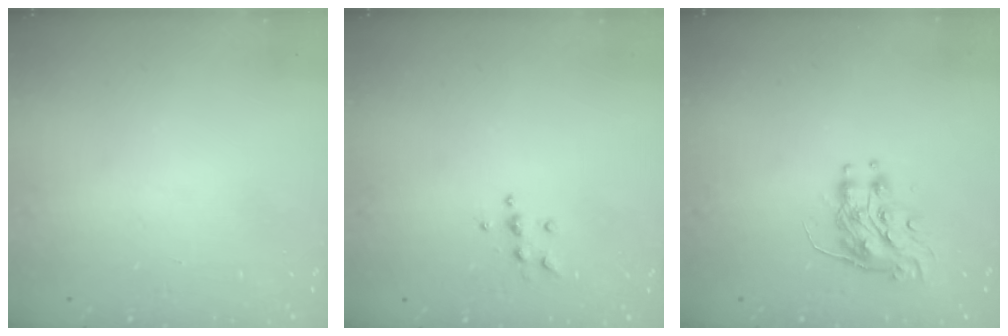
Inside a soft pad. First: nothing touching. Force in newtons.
{"total": 5.6, "press": 5.6, "slide": 0.7}
{"total": 8.8, "press": 8.7, "slide": 0.4}